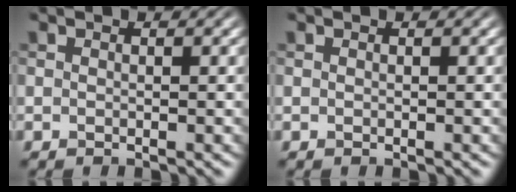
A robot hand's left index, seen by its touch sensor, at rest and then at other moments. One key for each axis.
{"total": 0.0}